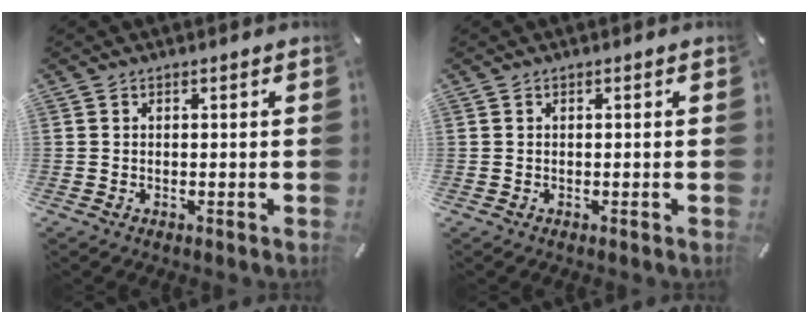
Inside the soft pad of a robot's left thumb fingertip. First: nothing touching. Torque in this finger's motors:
{"motor_torque": [0.07, 0.07, 0.22, -0.33, -0.03]}